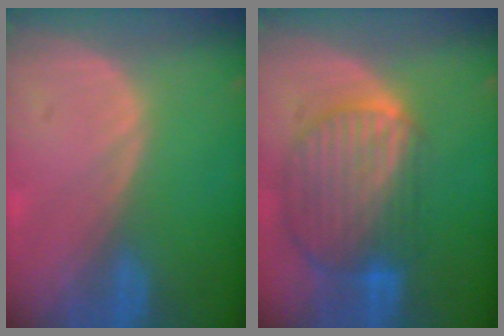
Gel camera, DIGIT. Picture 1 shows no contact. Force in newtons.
{"total": 10.4, "press": 8.9, "slide": 5.4}